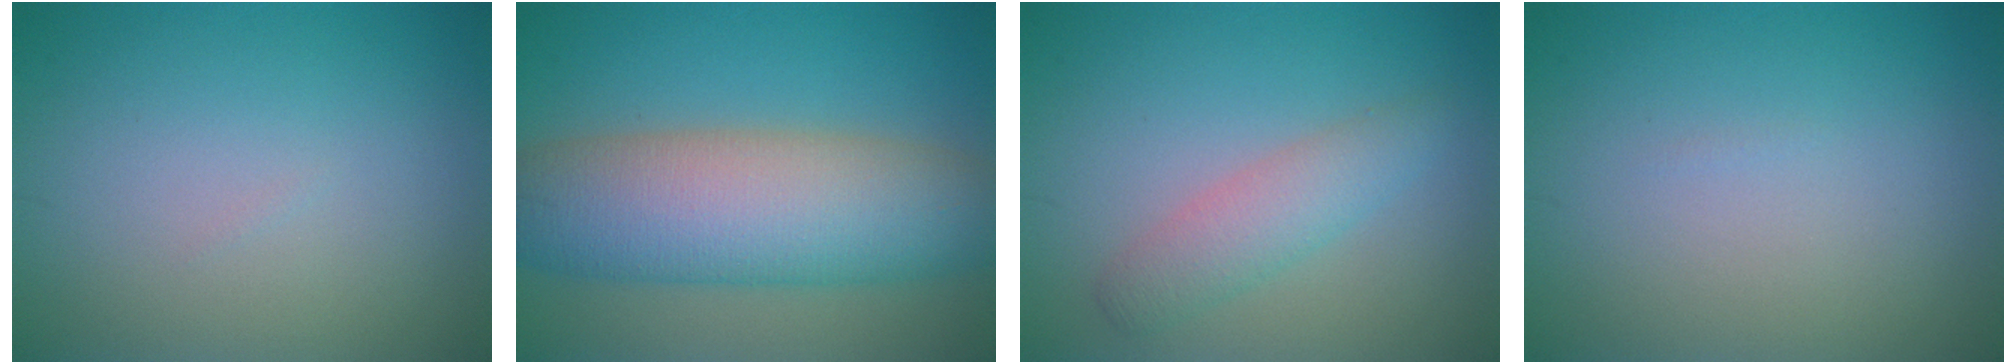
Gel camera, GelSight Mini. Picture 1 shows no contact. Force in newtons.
{"total": 10.8, "press": 10.8, "slide": 0.7}
{"total": 2.9, "press": 2.9, "slide": 0.1}
{"total": 0.0}